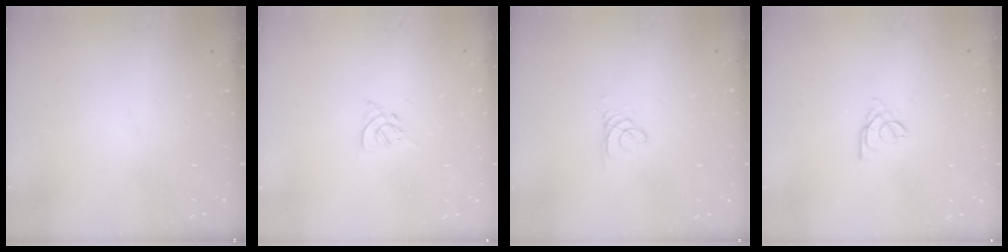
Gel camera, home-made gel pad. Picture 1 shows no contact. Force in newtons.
{"total": 2.7, "press": 2.6, "slide": 0.7}
{"total": 0.8, "press": 0.8, "slide": 0.1}
{"total": 2.2, "press": 2.1, "slide": 0.5}